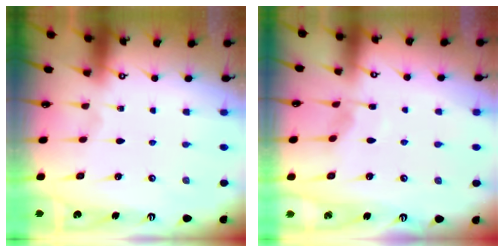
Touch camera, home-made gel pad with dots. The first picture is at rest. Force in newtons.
{"total": 3.8, "press": 3.7, "slide": 0.6}